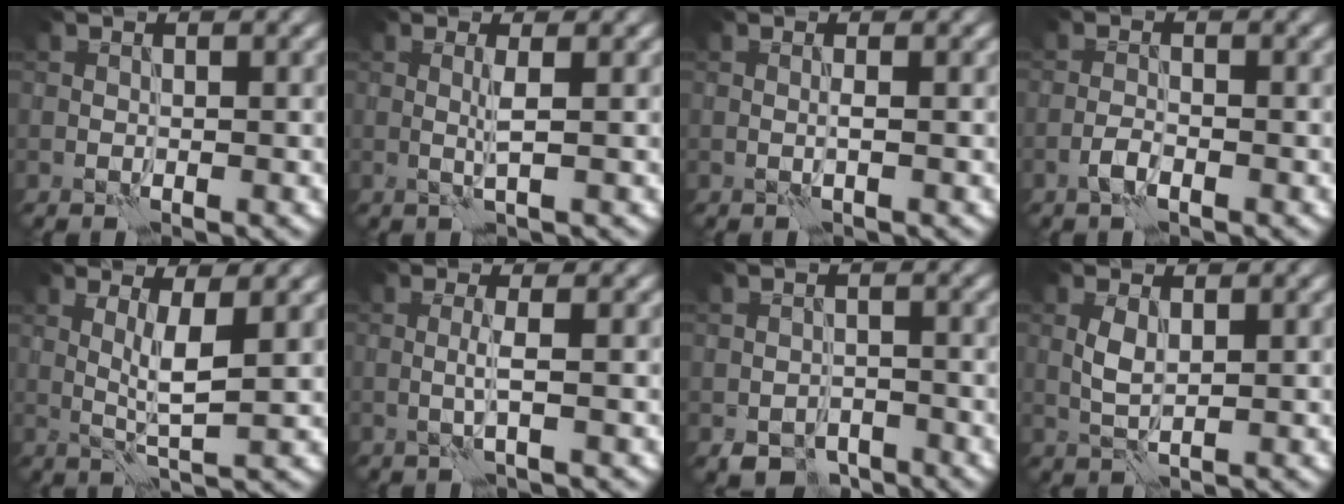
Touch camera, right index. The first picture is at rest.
{"total": 1.6, "force": [0.2, 0.1, 1.6], "torque": [-0.036, 0.001, -0.001]}
{"total": 0.6, "force": [-0.1, -0.2, 0.5], "torque": [-0.013, 0.002, -0.004]}
{"total": 1.5, "force": [-0.9, 0.4, 1.1], "torque": [-0.023, 0.004, -0.023]}
{"total": 3.3, "force": [0.7, 0.3, 3.2], "torque": [-0.065, -0.005, 0.016]}
{"total": 1.5, "force": [-0.1, -0.1, 1.5], "torque": [-0.035, 0.002, -0.006]}
{"total": 3.0, "force": [-2.1, 1.8, 1.2], "torque": [-0.014, -0.006, -0.037]}
{"total": 1.9, "force": [0.4, 0.8, 1.7], "torque": [-0.040, 0.004, 0.008]}